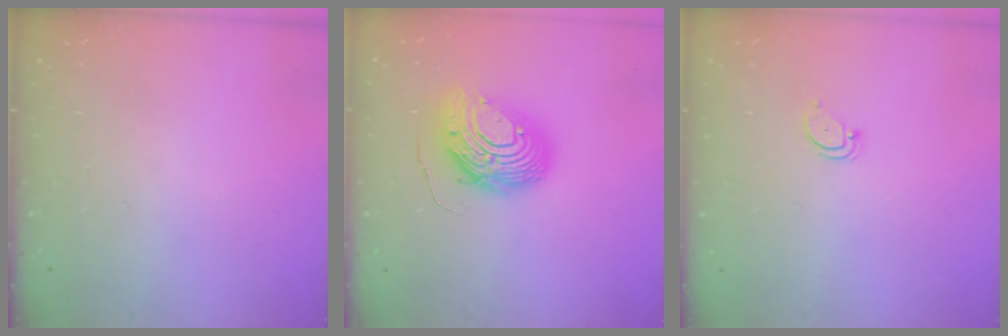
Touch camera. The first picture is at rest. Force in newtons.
{"total": 16.1, "press": 16.0, "slide": 1.3}
{"total": 2.6, "press": 2.6, "slide": 0.0}